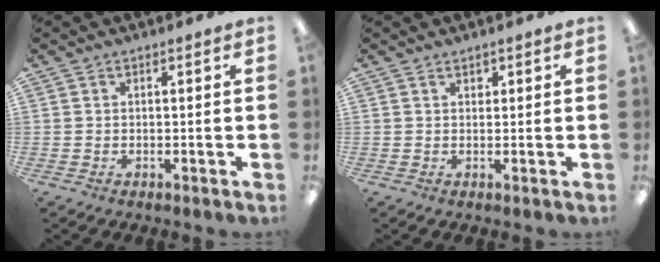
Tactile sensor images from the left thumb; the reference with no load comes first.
{"total": 1.0, "force": [0.7, 0.7, 0.1], "torque": [0.006, -0.002, 0.011]}